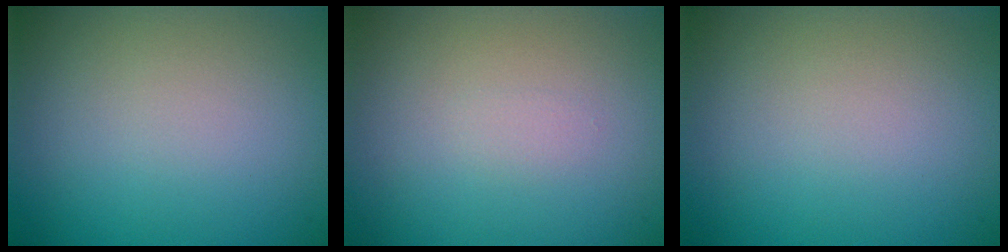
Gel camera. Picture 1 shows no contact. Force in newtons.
{"total": 0.5, "press": 0.5, "slide": 0.0}
{"total": 0.0}